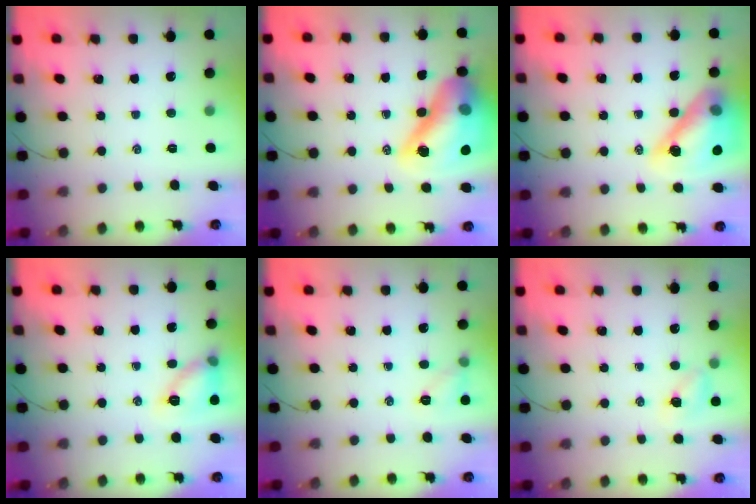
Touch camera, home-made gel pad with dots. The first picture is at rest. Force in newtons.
{"total": 22.9, "press": 22.3, "slide": 5.0}
{"total": 17.9, "press": 17.2, "slide": 5.1}
{"total": 11.3, "press": 11.3, "slide": 0.4}
{"total": 6.8, "press": 6.5, "slide": 1.7}
{"total": 5.2, "press": 5.1, "slide": 1.1}